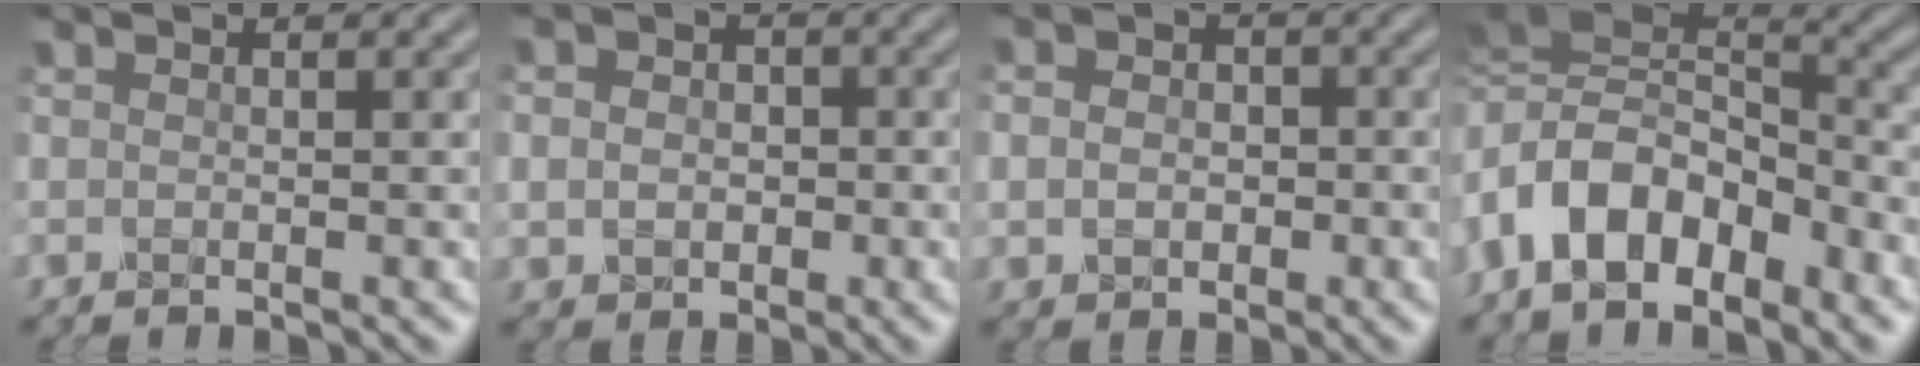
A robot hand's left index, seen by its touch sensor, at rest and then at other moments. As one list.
[{"total": 4.0, "force": [0.2, 3.5, 1.9], "torque": [-0.015, 0.015, -0.021]}, {"total": 3.4, "force": [0.0, 3.0, 1.7], "torque": [-0.015, 0.010, -0.023]}, {"total": 10.2, "force": [-3.4, 5.9, 7.6], "torque": [-0.132, 0.017, -0.069]}]